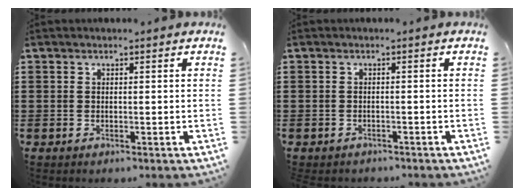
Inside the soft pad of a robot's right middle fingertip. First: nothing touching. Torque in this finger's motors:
{"motor_torque": [1.17, -0.44, 0.31, 0.07]}